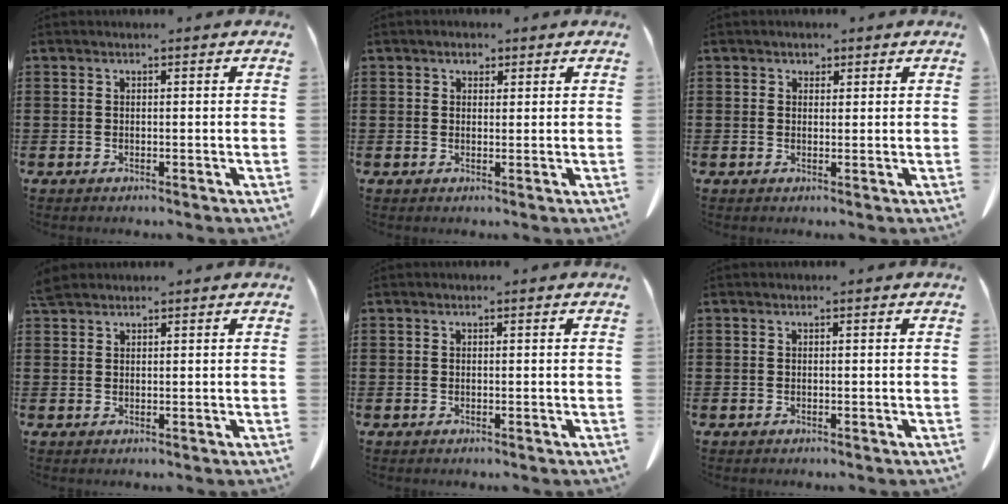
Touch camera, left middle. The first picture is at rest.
{"total": 1.7, "force": [1.2, 1.0, 0.6], "torque": [-0.007, 0.001, 0.021]}
{"total": 1.2, "force": [1.0, 0.8, 0.1], "torque": [0.003, -0.002, 0.019]}
{"total": 2.0, "force": [1.9, 0.4, 0.5], "torque": [-0.015, 0.001, 0.038]}
{"total": 0.0}
{"total": 0.0}